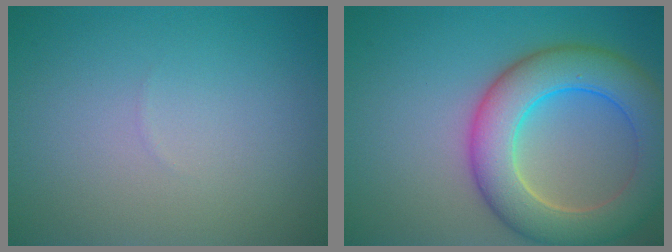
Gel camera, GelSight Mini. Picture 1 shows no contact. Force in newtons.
{"total": 8.6, "press": 8.6, "slide": 0.5}